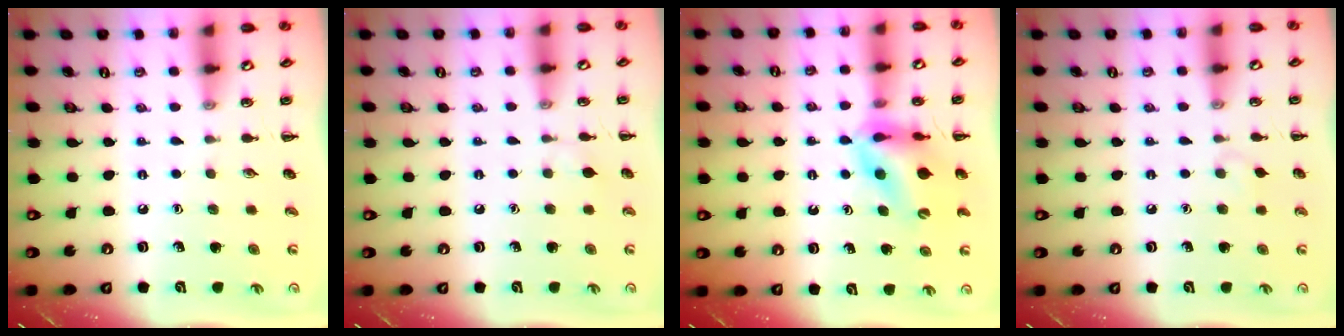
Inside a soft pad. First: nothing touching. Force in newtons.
{"total": 3.8, "press": 3.6, "slide": 1.3}
{"total": 10.5, "press": 10.0, "slide": 3.2}
{"total": 3.7, "press": 3.4, "slide": 1.4}